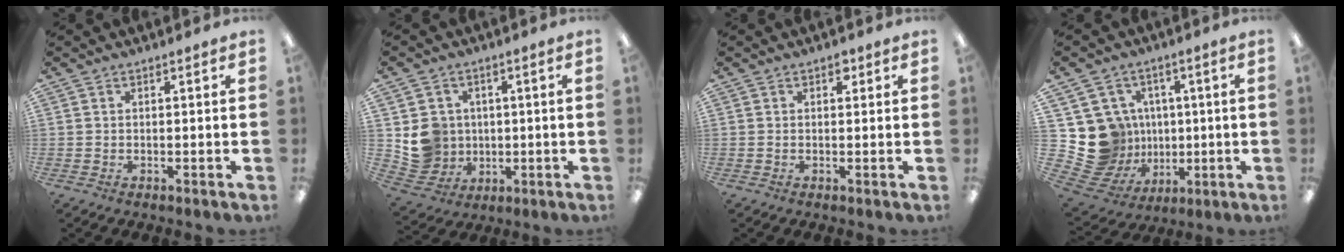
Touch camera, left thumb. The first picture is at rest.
{"total": 8.3, "force": [1.1, 8.1, 1.2], "torque": [-0.034, 0.001, 0.035]}
{"total": 1.7, "force": [0.9, 1.1, 0.8], "torque": [-0.001, -0.002, 0.012]}
{"total": 15.6, "force": [1.6, 14.9, 4.3], "torque": [-0.127, -0.023, 0.065]}